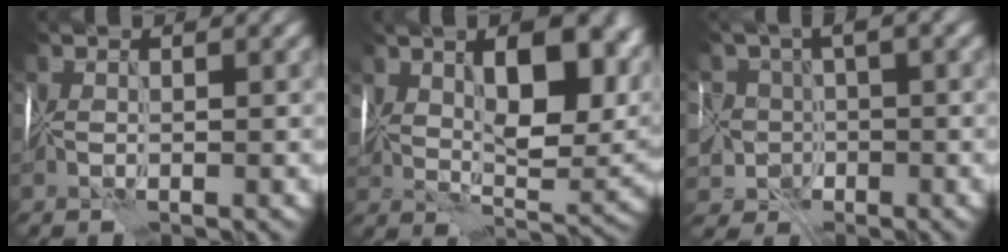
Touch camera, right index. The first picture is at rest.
{"total": 10.8, "force": [3.9, 5.6, 8.4], "torque": [-0.116, -0.003, 0.073]}
{"total": 4.3, "force": [-2.8, 3.2, 0.6], "torque": [-0.004, -0.005, -0.049]}